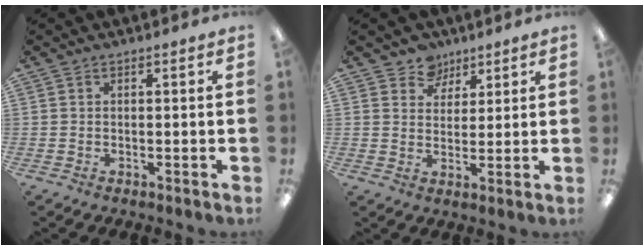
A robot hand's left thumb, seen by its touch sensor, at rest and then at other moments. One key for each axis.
{"total": 6.7, "fx": 4.7, "fy": 4.8, "fz": 0.7, "tx": -0.016, "ty": -0.026, "tz": 0.087}